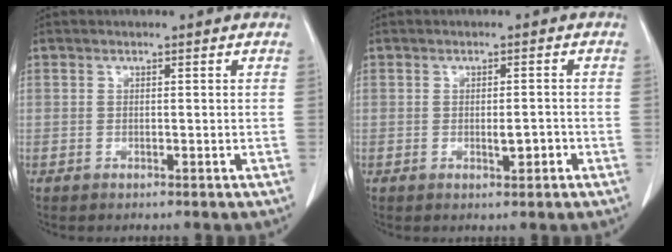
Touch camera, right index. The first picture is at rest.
{"total": 2.6, "force": [-0.8, 0.9, 2.3], "torque": [-0.040, 0.000, -0.007]}